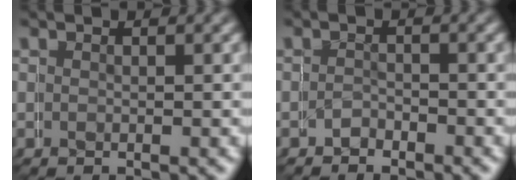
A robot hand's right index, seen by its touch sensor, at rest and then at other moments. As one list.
[{"total": 2.7, "force": [-2.1, 1.0, -1.5], "torque": [0.019, -0.003, -0.035]}]